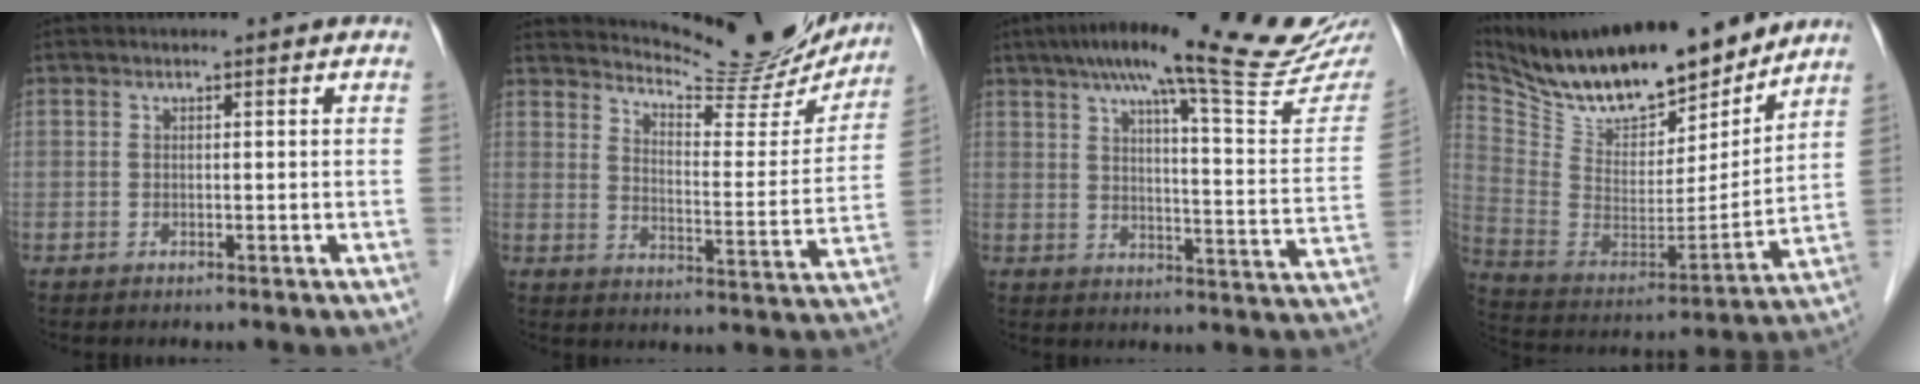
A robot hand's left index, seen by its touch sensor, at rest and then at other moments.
{"total": 17.8, "force": [17.0, 2.5, 4.6], "torque": [-0.067, -0.052, 0.216]}
{"total": 24.1, "force": [19.5, 0.8, 14.2], "torque": [-0.202, -0.017, 0.250]}
{"total": 21.5, "force": [18.4, 5.9, 9.5], "torque": [-0.178, -0.015, 0.312]}